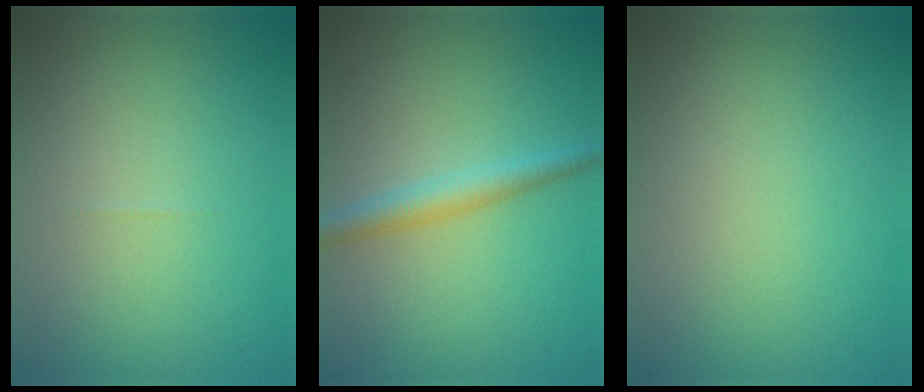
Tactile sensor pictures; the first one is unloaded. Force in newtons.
{"total": 2.6, "press": 2.6, "slide": 0.0}
{"total": 0.0}